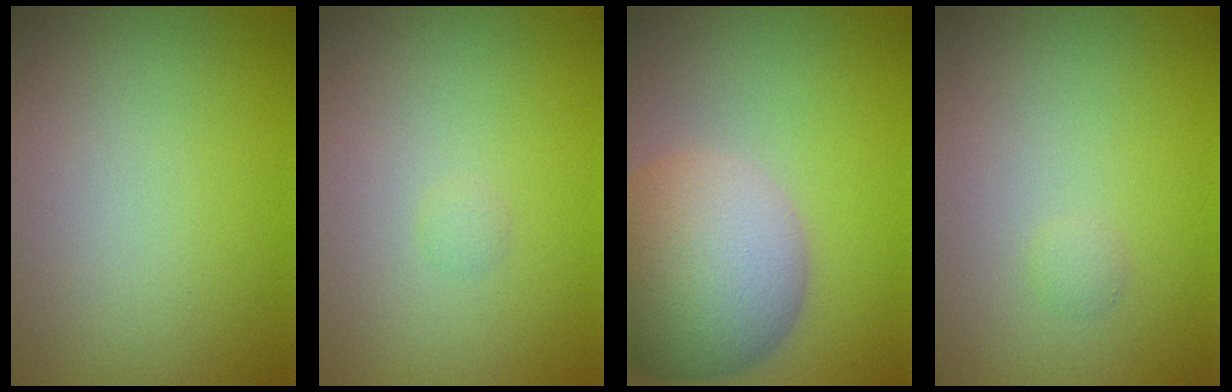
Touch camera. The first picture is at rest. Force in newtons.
{"total": 0.5, "press": 0.5, "slide": 0.0}
{"total": 11.0, "press": 11.0, "slide": 0.6}
{"total": 0.6, "press": 0.6, "slide": 0.1}